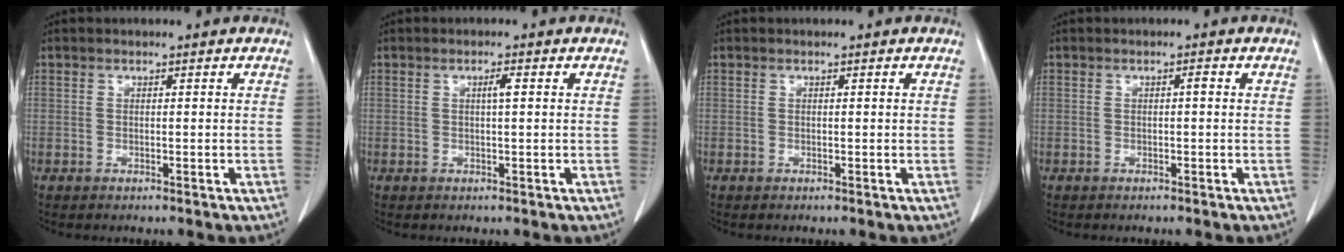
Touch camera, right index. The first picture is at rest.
{"total": 1.4, "force": [0.3, 0.0, 1.4], "torque": [-0.027, 0.002, 0.004]}
{"total": 0.0}
{"total": 0.7, "force": [0.0, 0.1, 0.7], "torque": [-0.009, 0.002, 0.000]}